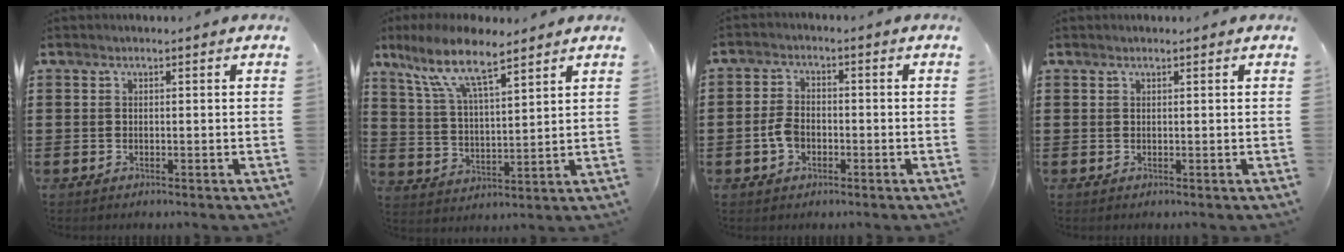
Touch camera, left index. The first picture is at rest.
{"total": 9.6, "force": [7.3, 2.0, 6.0], "torque": [-0.138, -0.023, 0.129]}
{"total": 3.9, "force": [-1.0, 2.6, 2.8], "torque": [-0.073, -0.001, -0.024]}
{"total": 0.5, "force": [0.4, 0.0, 0.3], "torque": [-0.006, 0.000, 0.009]}